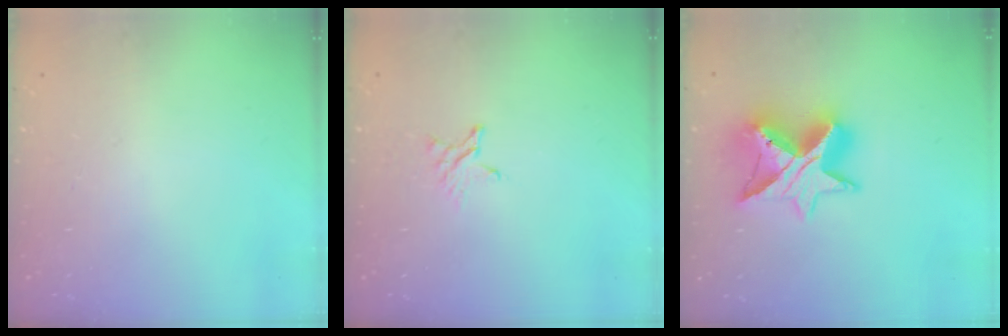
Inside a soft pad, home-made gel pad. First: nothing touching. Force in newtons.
{"total": 2.3, "press": 2.3, "slide": 0.2}
{"total": 14.9, "press": 14.9, "slide": 1.1}